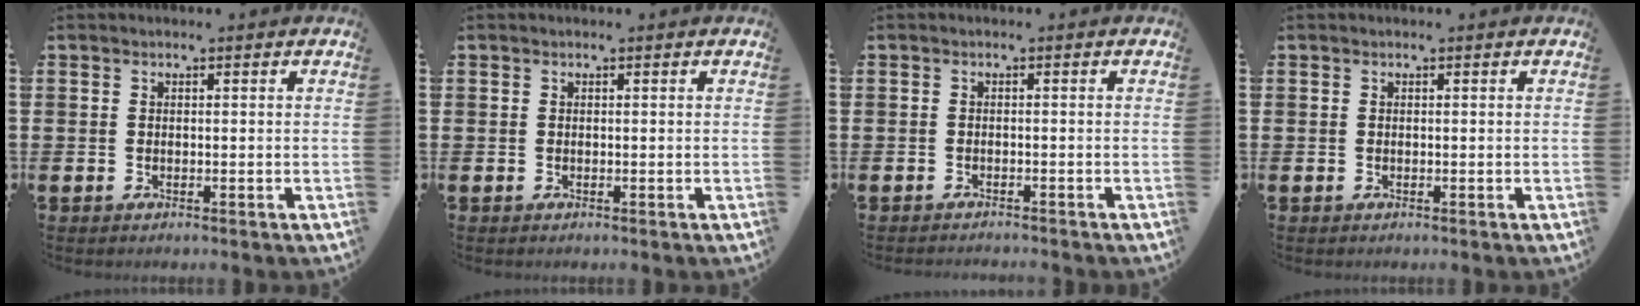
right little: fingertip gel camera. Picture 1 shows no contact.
{"total": 0.0}
{"total": 0.8, "force": [-0.7, -0.1, -0.1], "torque": [0.000, 0.000, -0.016]}
{"total": 0.0}